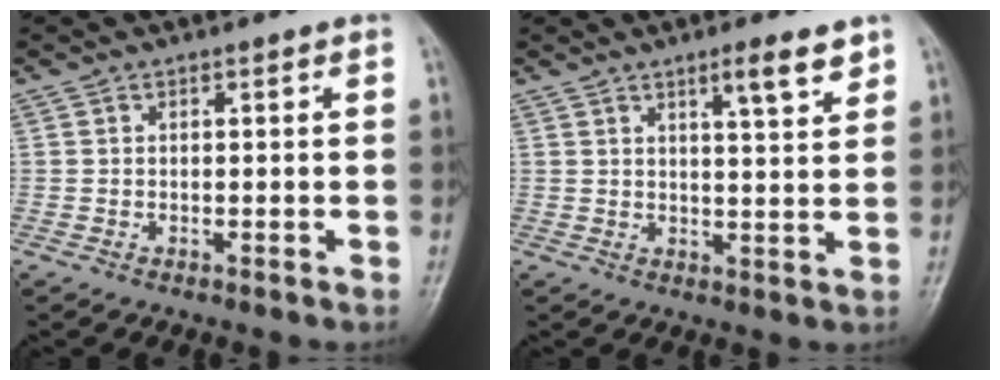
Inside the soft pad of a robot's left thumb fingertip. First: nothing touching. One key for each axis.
{"total": 5.4, "fx": 3.6, "fy": 0.9, "fz": 4.0, "tx": -0.050, "ty": -0.024, "tz": 0.055}